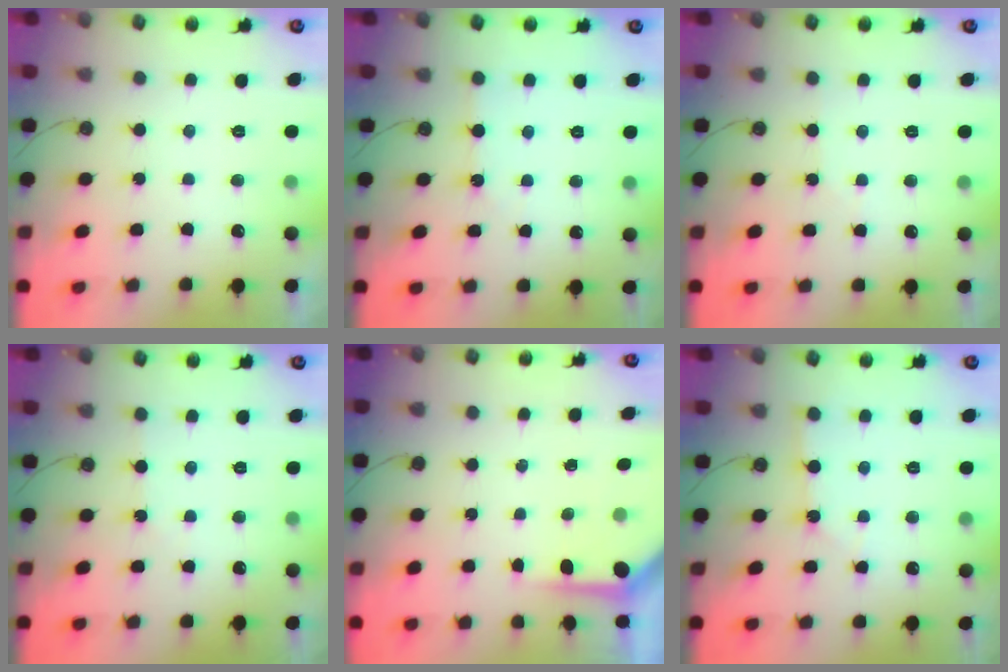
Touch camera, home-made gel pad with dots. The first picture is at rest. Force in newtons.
{"total": 2.2, "press": 2.2, "slide": 0.3}
{"total": 1.9, "press": 1.9, "slide": 0.4}
{"total": 1.0, "press": 1.0, "slide": 0.2}
{"total": 3.9, "press": 3.9, "slide": 0.3}
{"total": 2.1, "press": 2.1, "slide": 0.3}